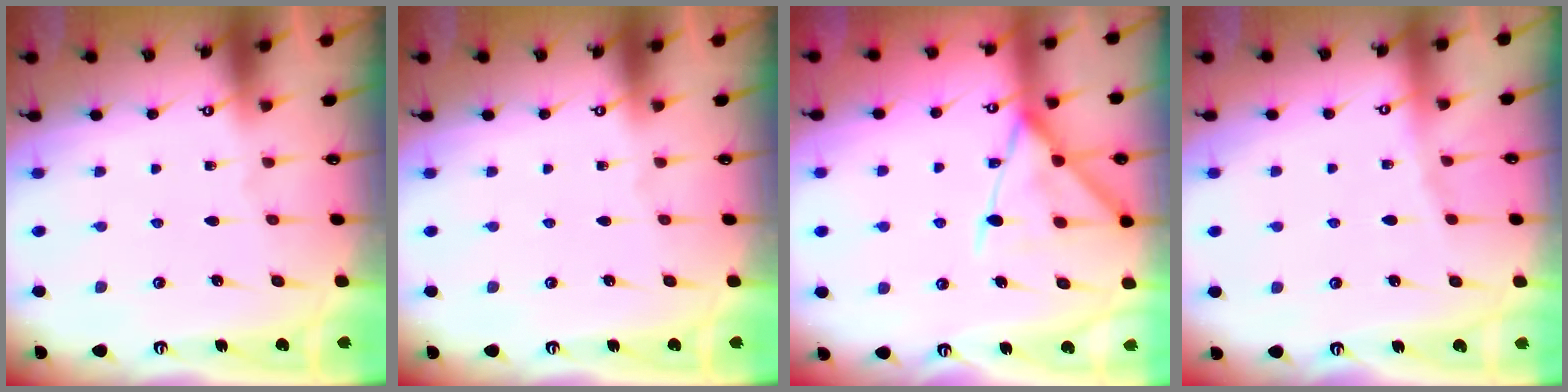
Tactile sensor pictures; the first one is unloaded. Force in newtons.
{"total": 0.0}
{"total": 15.2, "press": 15.2, "slide": 1.1}
{"total": 4.1, "press": 4.1, "slide": 0.6}